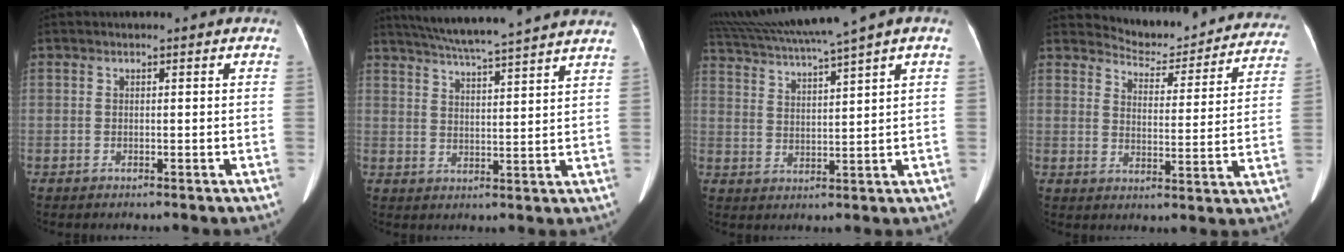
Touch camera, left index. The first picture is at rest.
{"total": 18.1, "force": [16.0, -0.6, 8.3], "torque": [-0.145, 0.010, 0.219]}
{"total": 12.6, "force": [10.2, -1.6, 7.3], "torque": [-0.131, 0.020, 0.163]}
{"total": 15.8, "force": [15.2, 3.6, 2.3], "torque": [-0.011, -0.034, 0.174]}